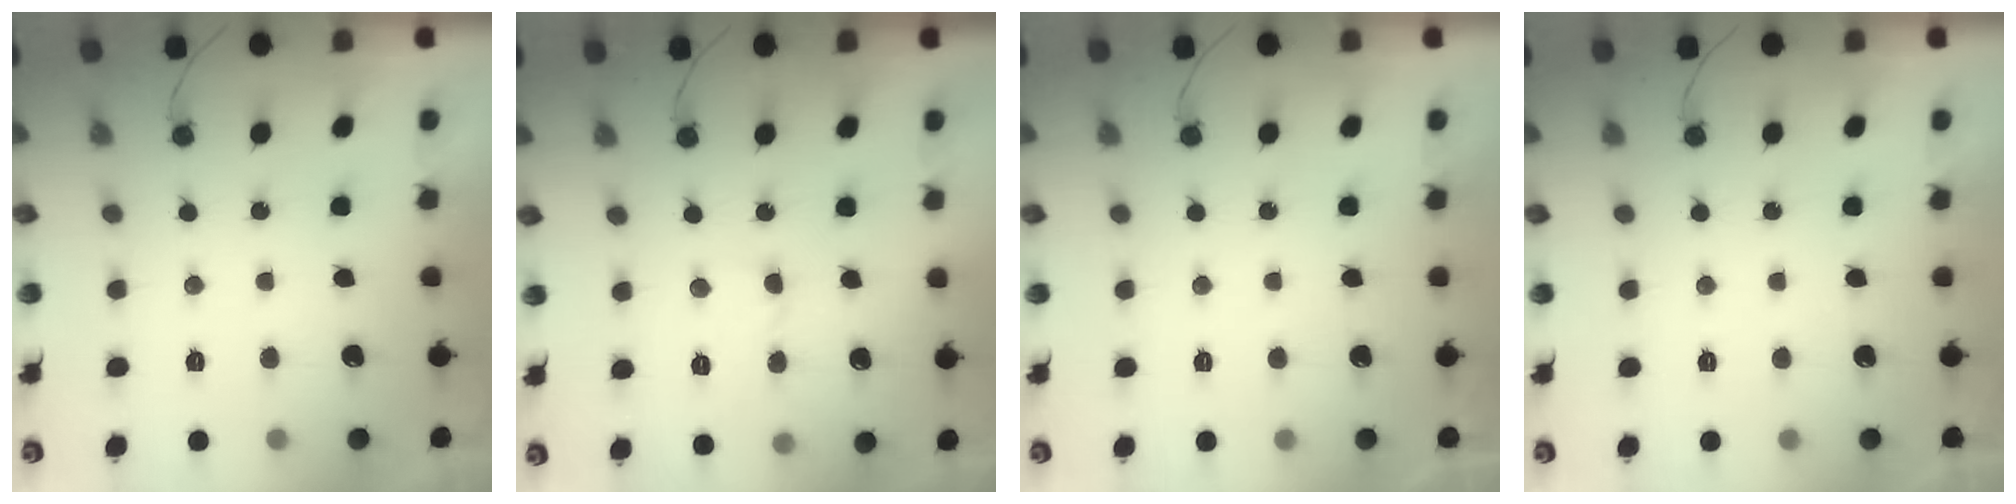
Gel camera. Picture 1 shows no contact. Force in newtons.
{"total": 3.7, "press": 3.7, "slide": 0.3}
{"total": 1.8, "press": 1.7, "slide": 0.1}
{"total": 1.8, "press": 1.8, "slide": 0.0}